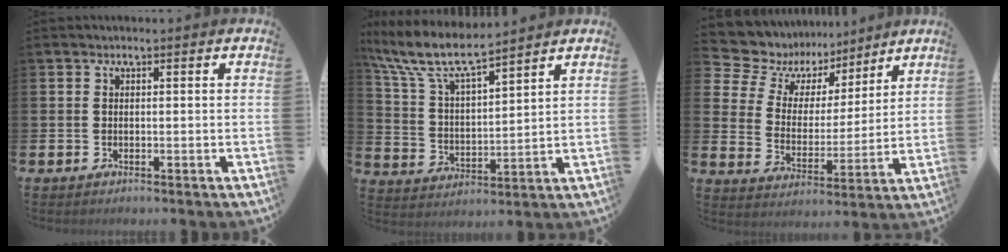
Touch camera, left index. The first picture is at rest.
{"total": 9.1, "force": [8.0, 1.7, 4.0], "torque": [-0.117, -0.040, 0.140]}
{"total": 8.4, "force": [7.0, 4.6, 0.7], "torque": [-0.065, -0.050, 0.127]}